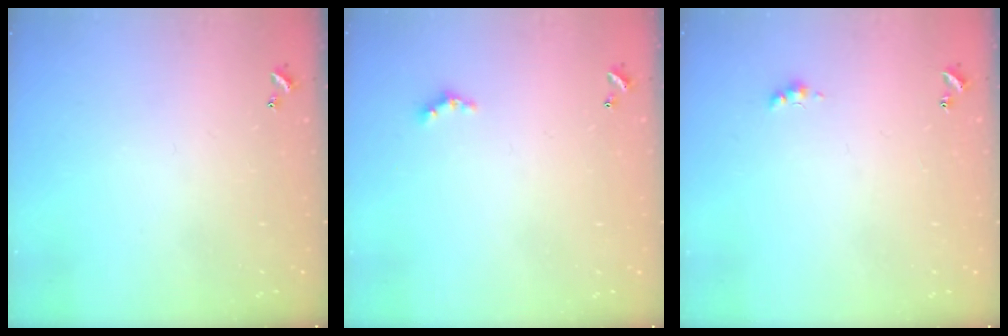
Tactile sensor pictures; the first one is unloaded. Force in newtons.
{"total": 2.3, "press": 2.3, "slide": 0.4}
{"total": 2.0, "press": 1.9, "slide": 0.5}